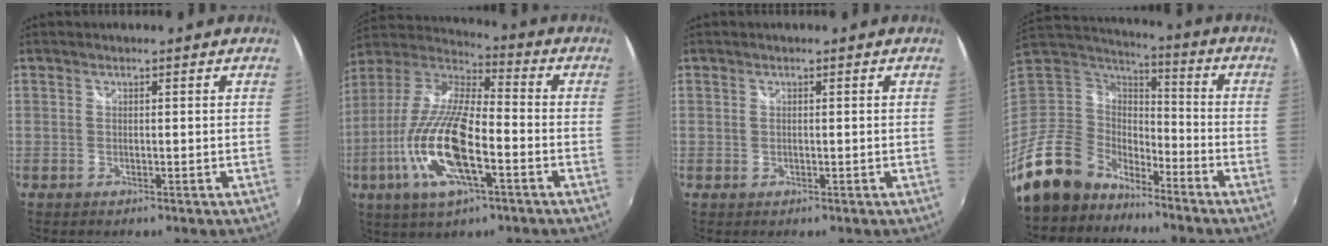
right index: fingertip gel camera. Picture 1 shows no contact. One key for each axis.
{"total": 19.3, "fx": -6.5, "fy": 6.0, "fz": 17.1, "tx": -0.354, "ty": -0.020, "tz": -0.132}
{"total": 0.5, "fx": 0.0, "fy": 0.4, "fz": 0.3, "tx": -0.007, "ty": -0.001, "tz": 0.001}
{"total": 16.3, "fx": -12.1, "fy": 9.6, "fz": 5.3, "tx": -0.147, "ty": 0.009, "tz": -0.218}